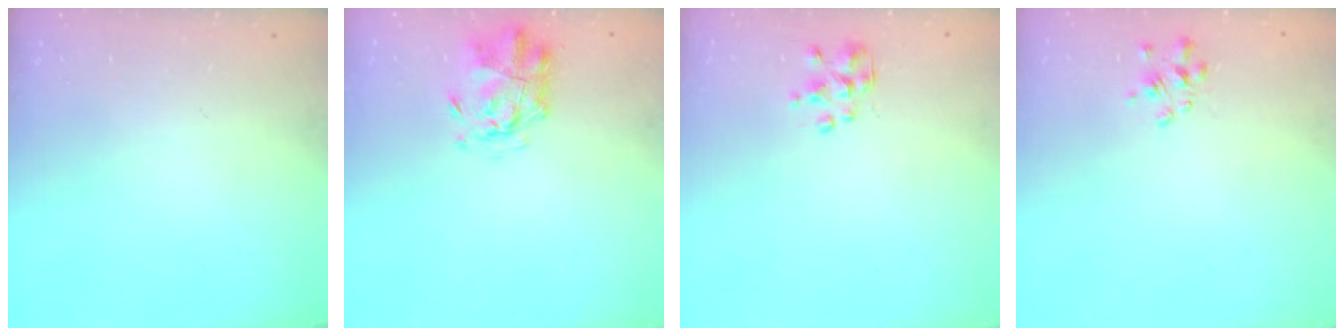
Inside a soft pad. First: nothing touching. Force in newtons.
{"total": 3.3, "press": 3.0, "slide": 1.2}
{"total": 2.3, "press": 2.1, "slide": 0.8}
{"total": 2.7, "press": 2.4, "slide": 1.1}